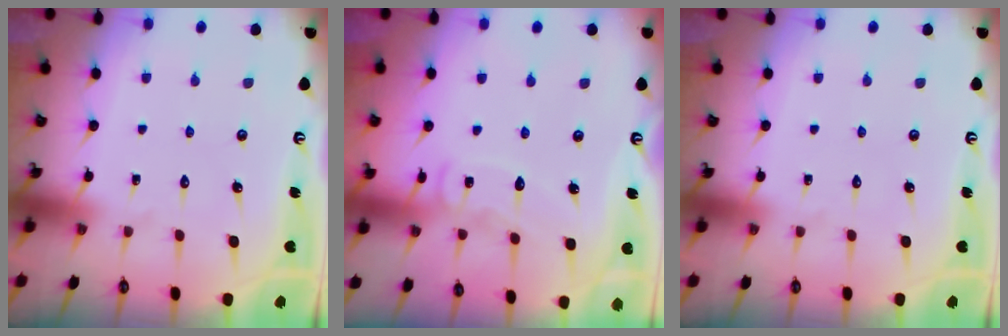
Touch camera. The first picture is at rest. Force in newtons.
{"total": 8.1, "press": 8.0, "slide": 0.6}
{"total": 0.0}